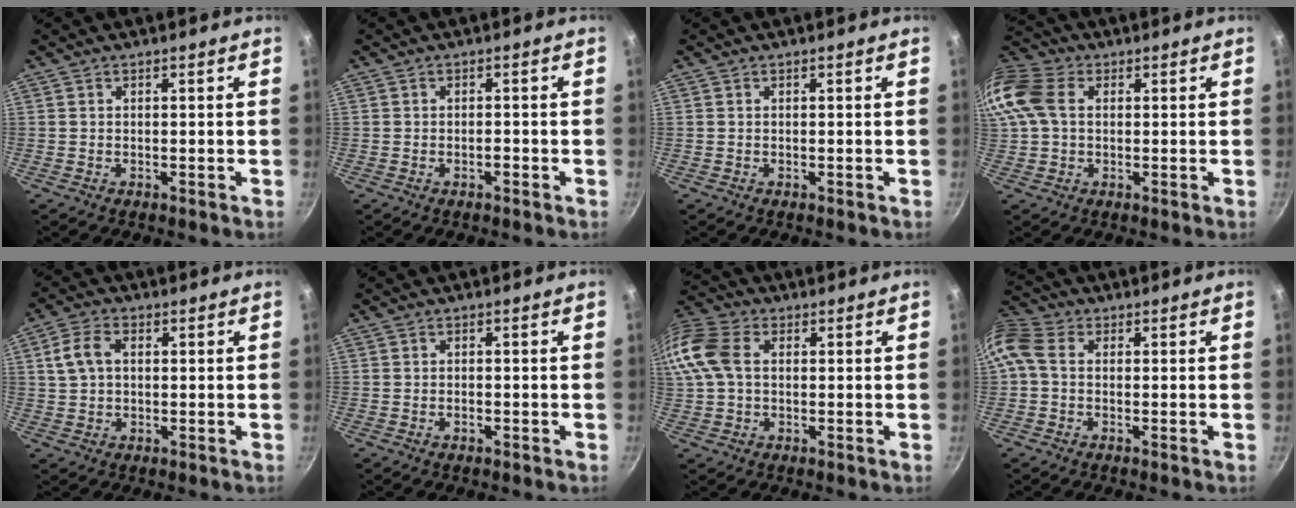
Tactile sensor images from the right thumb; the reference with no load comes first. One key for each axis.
{"total": 1.1, "fx": -0.6, "fy": 0.5, "fz": 0.7, "tx": -0.009, "ty": 0.009, "tz": -0.010}
{"total": 0.0}
{"total": 13.8, "fx": 2.5, "fy": 10.1, "fz": 9.0, "tx": -0.204, "ty": 0.030, "tz": 0.036}
{"total": 5.9, "fx": 1.2, "fy": 4.0, "fz": 4.2, "tx": -0.083, "ty": 0.011, "tz": 0.018}
{"total": 1.0, "fx": -0.5, "fy": 0.5, "fz": 0.6, "tx": -0.012, "ty": 0.003, "tz": -0.010}
{"total": 13.1, "fx": 2.0, "fy": 9.1, "fz": 9.2, "tx": -0.207, "ty": 0.030, "tz": 0.026}
{"total": 8.8, "fx": 0.5, "fy": 6.5, "fz": 5.9, "tx": -0.137, "ty": 0.027, "tz": -0.004}